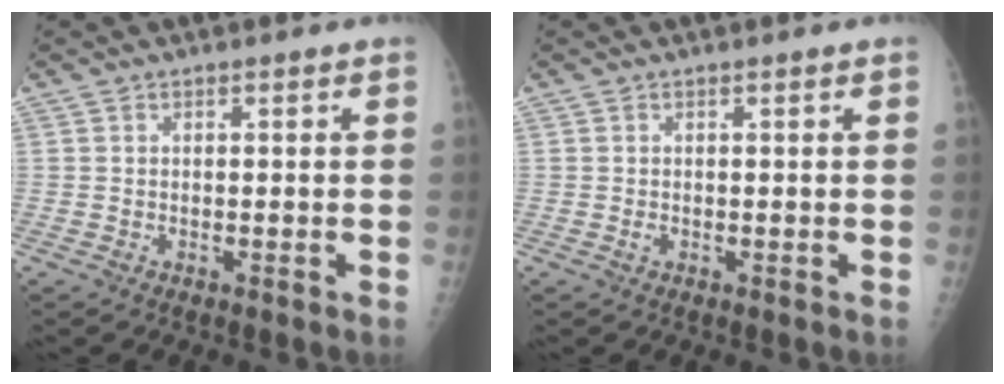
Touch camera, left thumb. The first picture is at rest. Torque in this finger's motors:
{"motor_torque": [-0.12, 0.18, 0.42, 0.17, 0.00]}